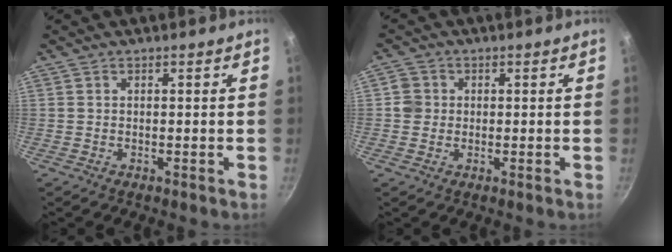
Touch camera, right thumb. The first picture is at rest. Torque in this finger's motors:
{"motor_torque": [-0.14, 0.32, 0.40, -0.30, 0.05]}